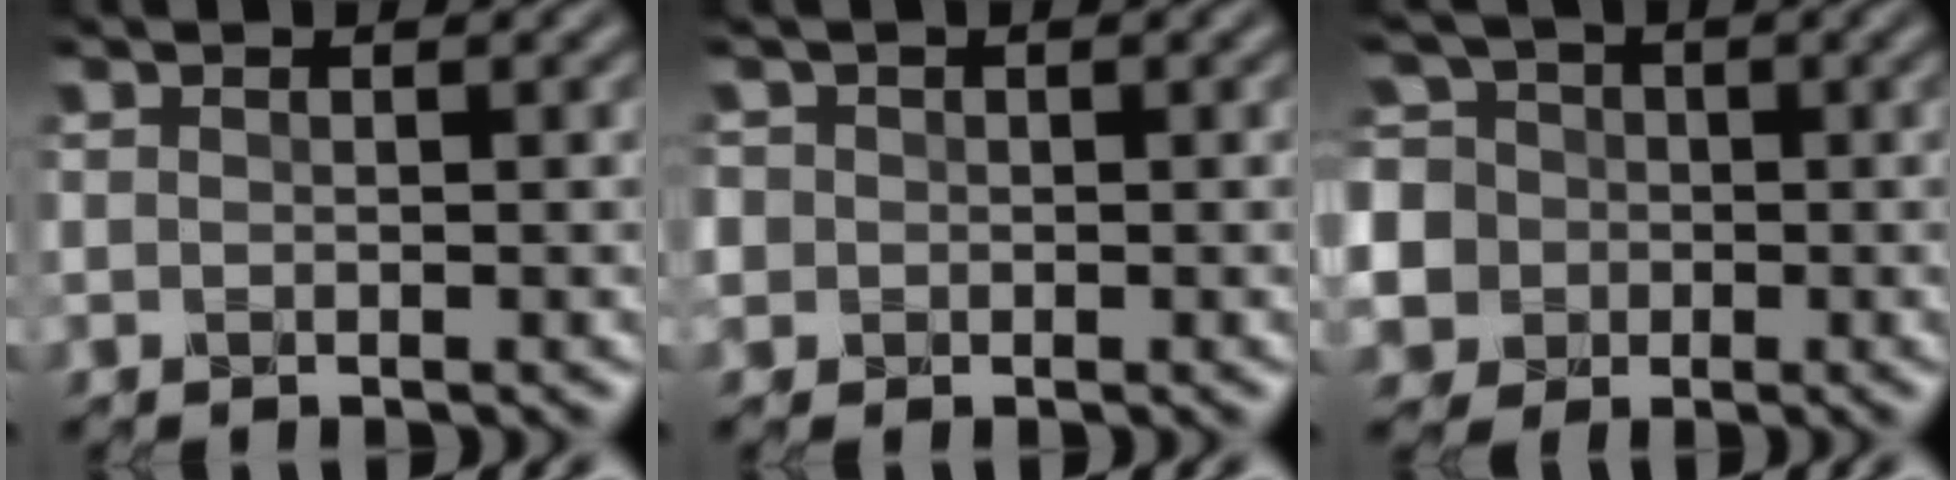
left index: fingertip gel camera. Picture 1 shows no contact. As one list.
[{"total": 2.0, "force": [0.1, 1.9, 0.5], "torque": [-0.011, 0.008, 0.001]}, {"total": 11.0, "force": [-0.3, 10.2, 4.1], "torque": [-0.119, 0.019, -0.040]}]